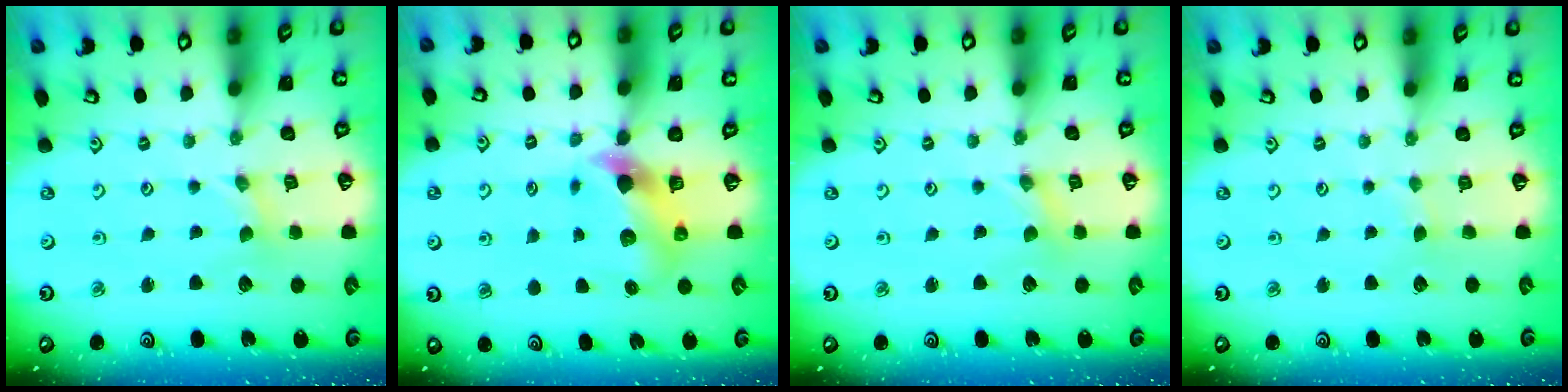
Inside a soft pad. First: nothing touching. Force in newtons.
{"total": 7.0, "press": 6.9, "slide": 1.0}
{"total": 0.0}
{"total": 1.0, "press": 0.9, "slide": 0.2}